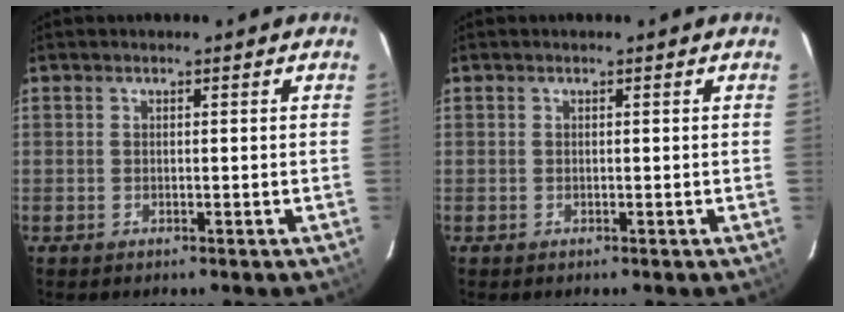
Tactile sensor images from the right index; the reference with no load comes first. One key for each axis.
{"total": 0.0}